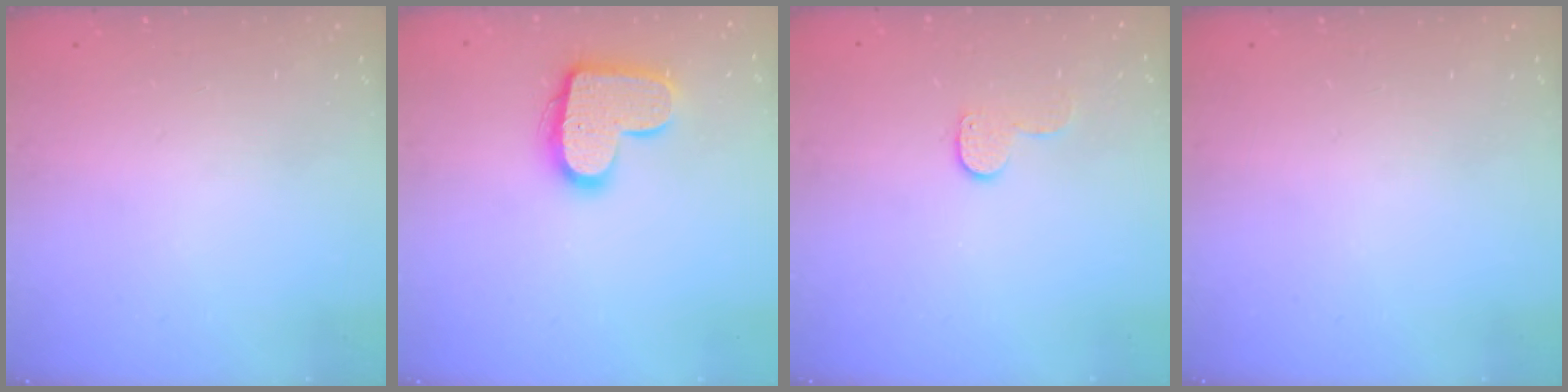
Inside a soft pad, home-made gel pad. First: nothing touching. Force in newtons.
{"total": 14.5, "press": 14.5, "slide": 0.8}
{"total": 5.6, "press": 5.6, "slide": 0.4}
{"total": 0.0}